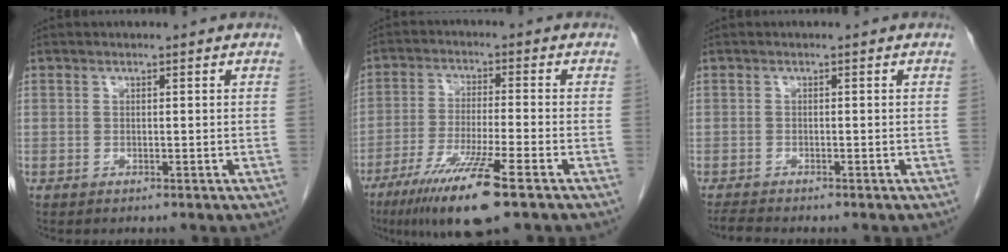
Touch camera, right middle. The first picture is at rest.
{"total": 11.5, "force": [-6.8, 0.1, 9.3], "torque": [-0.181, -0.031, -0.118]}
{"total": 1.6, "force": [-1.6, -0.2, 0.3], "torque": [-0.011, -0.009, -0.031]}